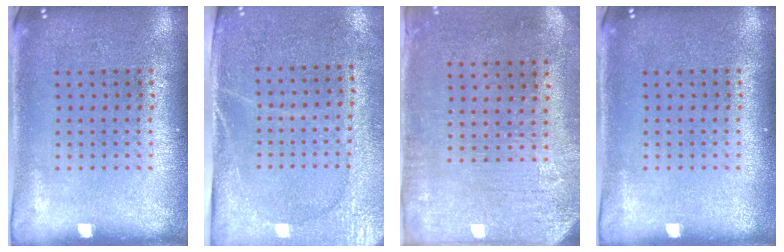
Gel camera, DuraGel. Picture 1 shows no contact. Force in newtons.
{"total": 2.9, "press": 2.5, "slide": 1.4}
{"total": 3.1, "press": 2.4, "slide": 1.9}
{"total": 0.0}